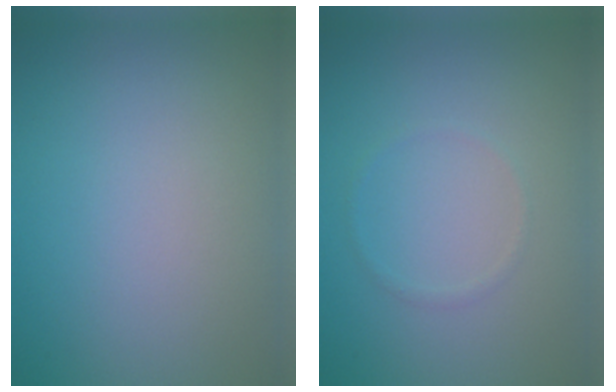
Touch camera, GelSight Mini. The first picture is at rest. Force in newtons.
{"total": 0.6, "press": 0.6, "slide": 0.1}